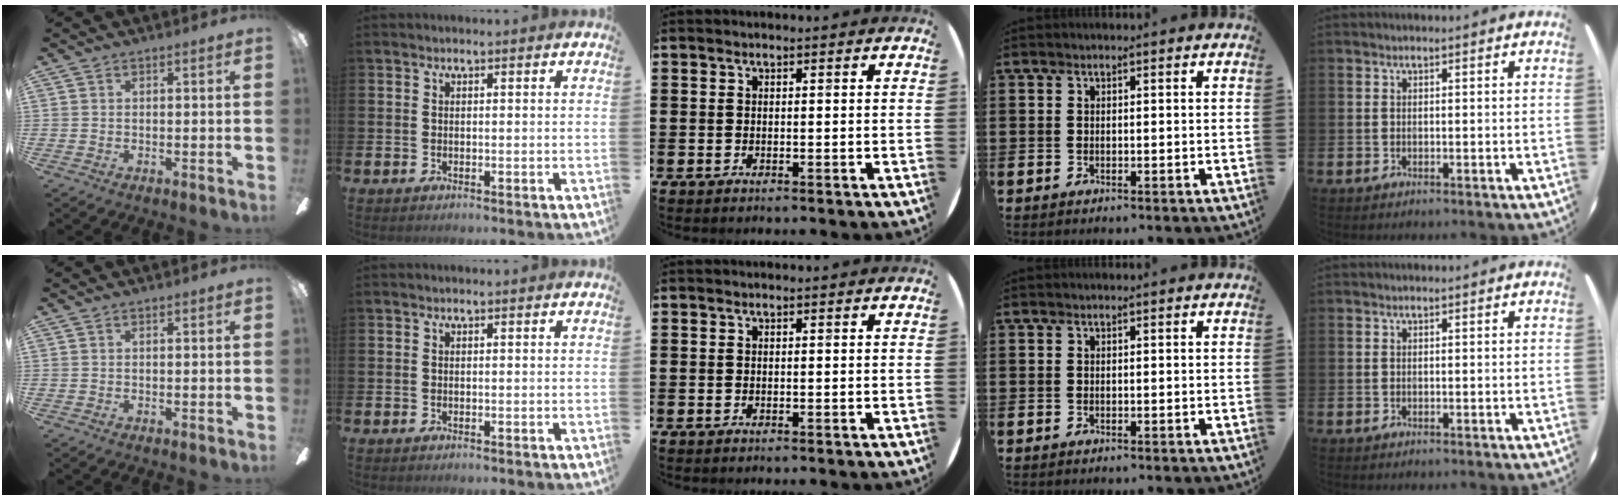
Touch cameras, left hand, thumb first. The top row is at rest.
{}